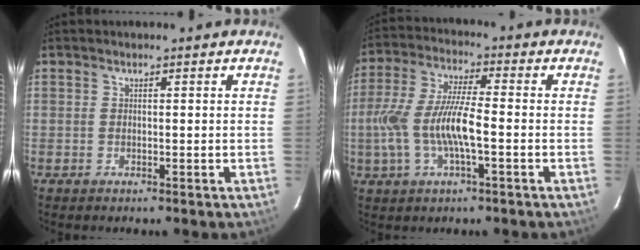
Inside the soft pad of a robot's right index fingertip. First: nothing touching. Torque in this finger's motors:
{"motor_torque": [1.46, -0.58, 0.86, 0.21]}